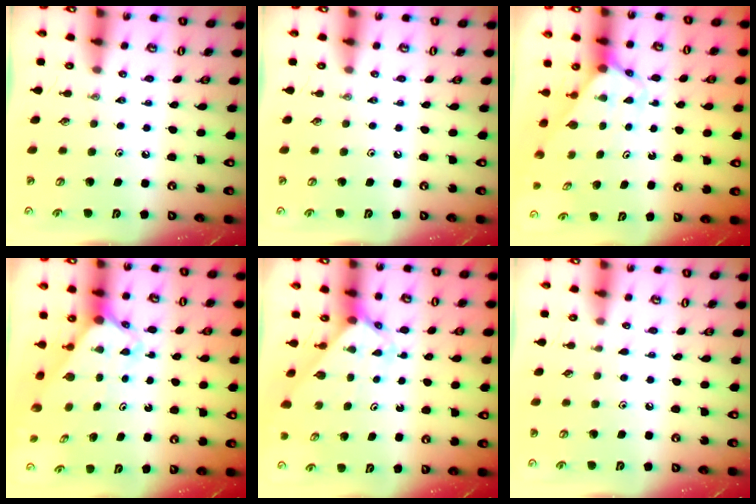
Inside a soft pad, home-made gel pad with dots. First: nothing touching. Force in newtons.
{"total": 0.0}
{"total": 2.5, "press": 2.5, "slide": 0.2}
{"total": 2.5, "press": 2.5, "slide": 0.2}
{"total": 2.7, "press": 2.7, "slide": 0.1}
{"total": 3.8, "press": 3.8, "slide": 0.5}